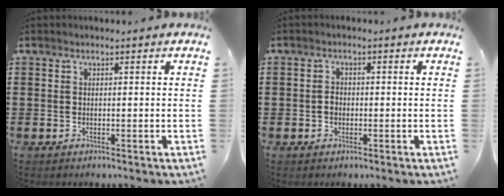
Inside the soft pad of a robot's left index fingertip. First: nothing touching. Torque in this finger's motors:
{"motor_torque": [0.36, 0.34, 0.18, 0.01]}